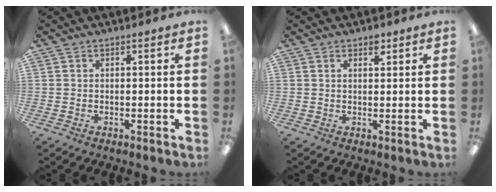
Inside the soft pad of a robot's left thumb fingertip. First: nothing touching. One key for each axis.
{"total": 2.3, "fx": 1.7, "fy": 1.1, "fz": 1.2, "tx": -0.011, "ty": -0.005, "tz": 0.026}